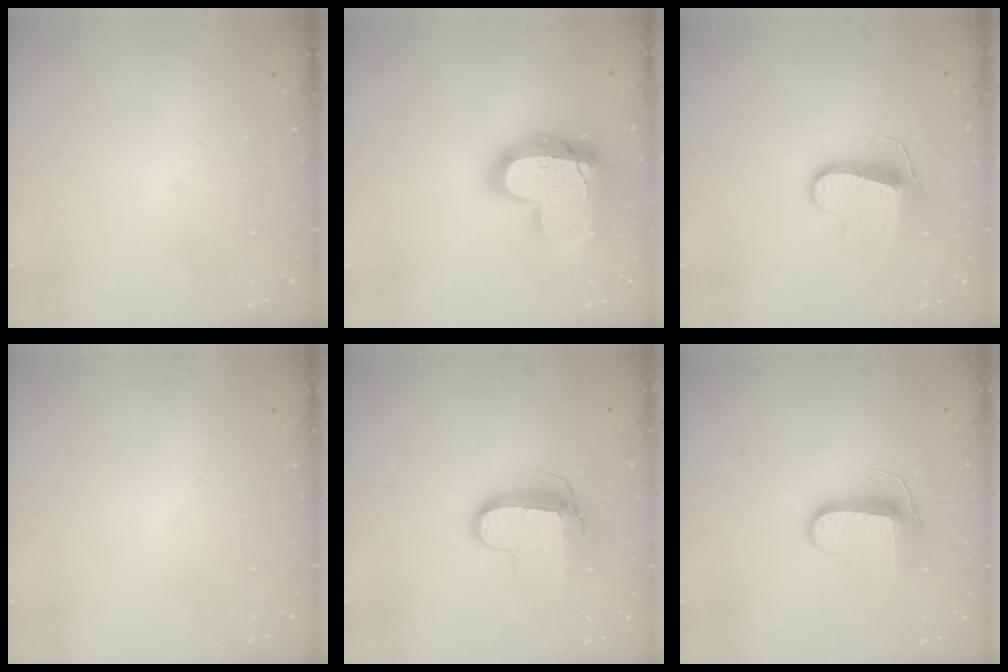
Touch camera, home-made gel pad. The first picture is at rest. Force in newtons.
{"total": 23.3, "press": 23.2, "slide": 1.9}
{"total": 10.6, "press": 10.6, "slide": 0.2}
{"total": 0.0}
{"total": 11.1, "press": 11.1, "slide": 0.8}
{"total": 9.6, "press": 9.6, "slide": 0.9}